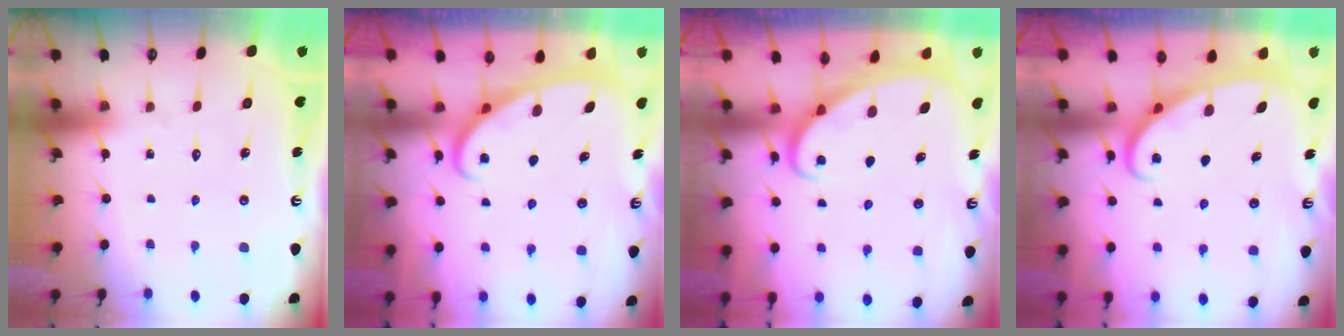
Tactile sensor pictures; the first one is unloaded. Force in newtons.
{"total": 2.7, "press": 2.6, "slide": 0.4}
{"total": 2.1, "press": 2.1, "slide": 0.0}
{"total": 2.7, "press": 2.7, "slide": 0.3}